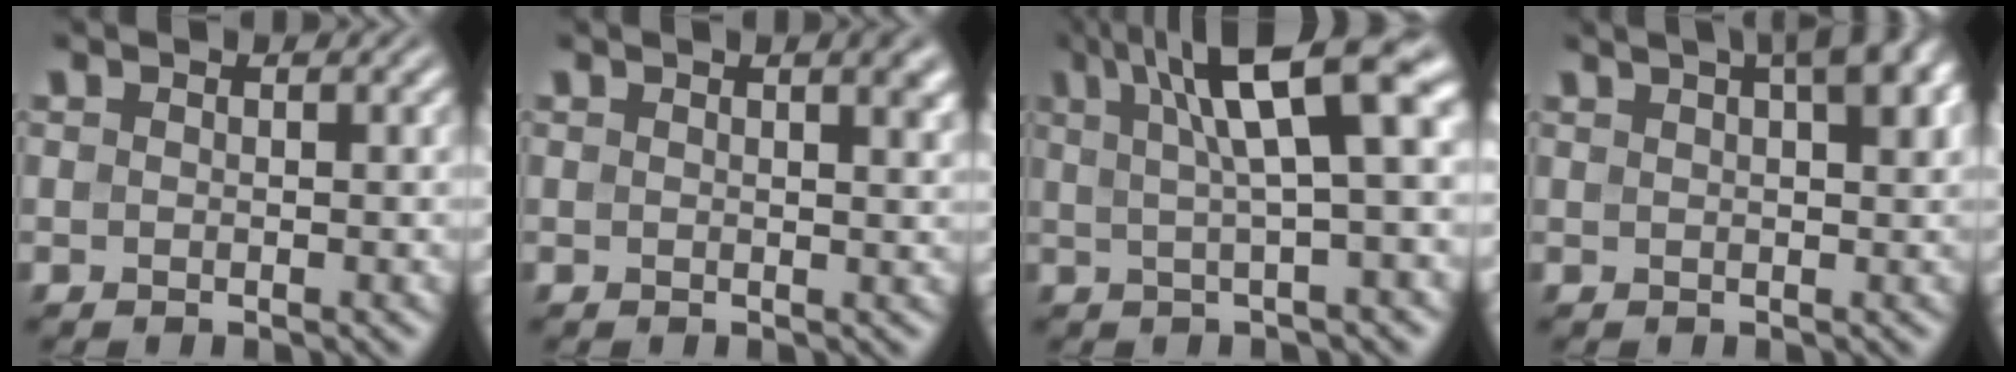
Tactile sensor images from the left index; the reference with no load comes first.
{"total": 3.3, "force": [1.6, 1.3, 2.6], "torque": [-0.016, 0.009, 0.016]}
{"total": 9.4, "force": [3.3, 2.2, 8.5], "torque": [-0.123, 0.026, 0.050]}
{"total": 6.0, "force": [3.1, 1.9, 4.8], "torque": [-0.048, 0.027, 0.036]}